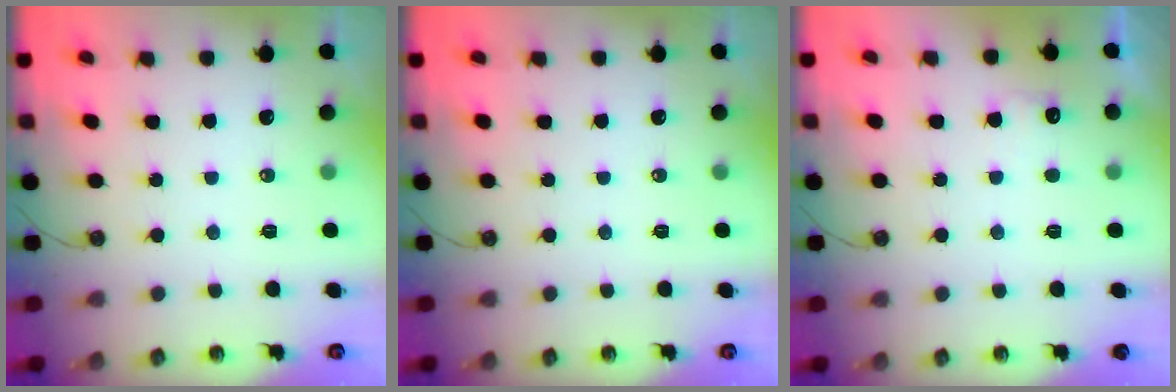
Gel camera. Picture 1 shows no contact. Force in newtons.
{"total": 0.0}
{"total": 4.4, "press": 4.2, "slide": 1.2}